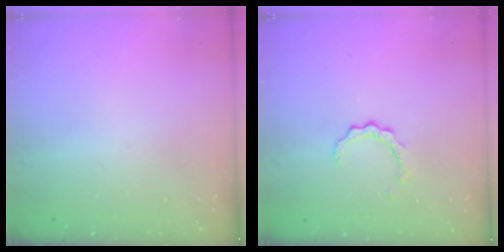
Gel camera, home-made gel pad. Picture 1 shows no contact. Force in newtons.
{"total": 2.6, "press": 2.5, "slide": 0.3}